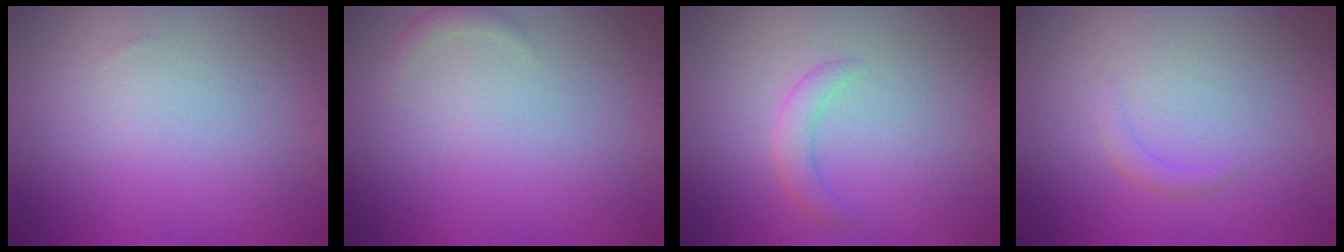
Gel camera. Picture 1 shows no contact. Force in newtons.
{"total": 0.9, "press": 0.9, "slide": 0.1}
{"total": 1.8, "press": 1.8, "slide": 0.1}
{"total": 0.9, "press": 0.9, "slide": 0.0}